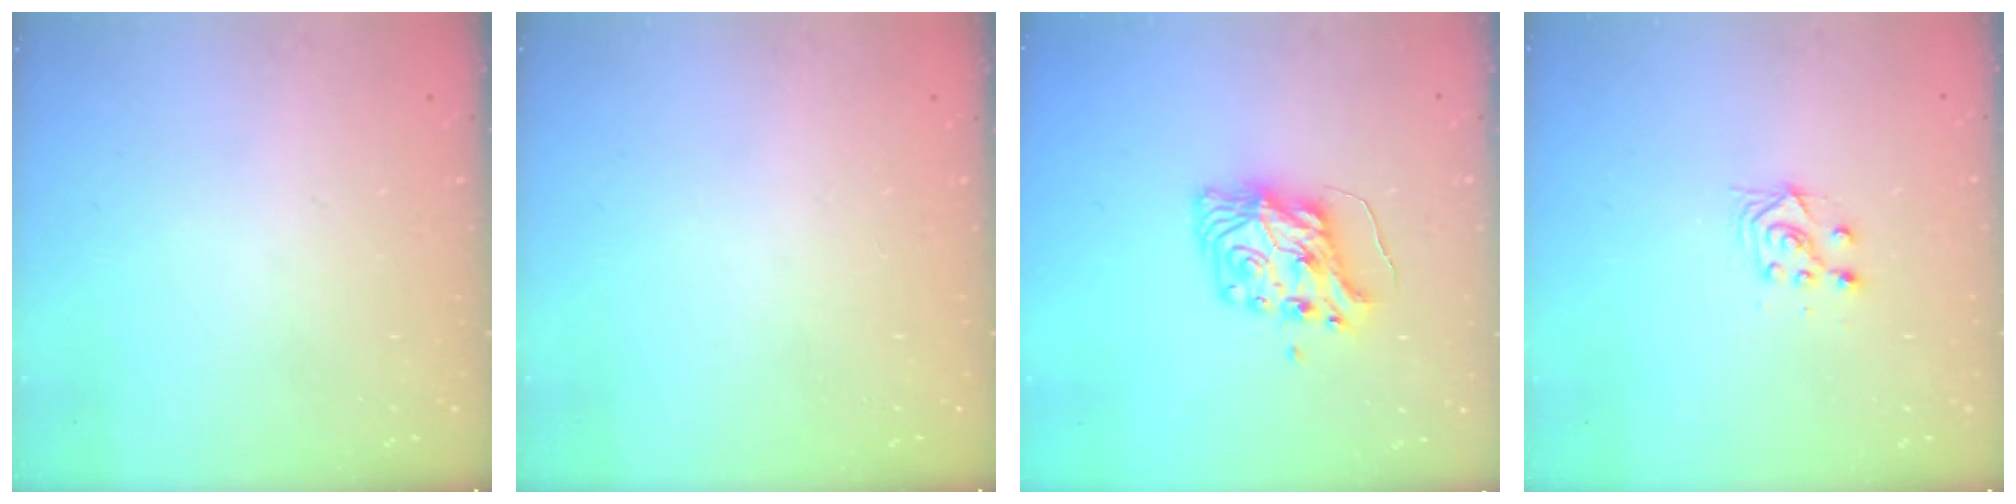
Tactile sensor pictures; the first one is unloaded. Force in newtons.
{"total": 0.0}
{"total": 8.9, "press": 8.9, "slide": 0.3}
{"total": 4.9, "press": 4.8, "slide": 1.0}